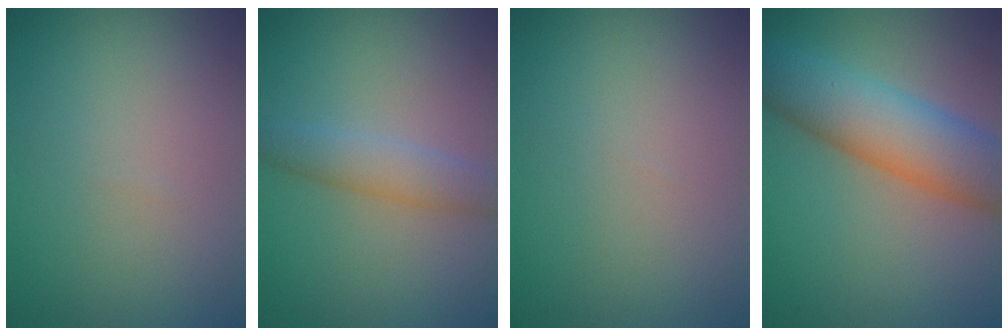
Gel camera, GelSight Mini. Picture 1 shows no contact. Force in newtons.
{"total": 2.9, "press": 2.9, "slide": 0.2}
{"total": 0.0}
{"total": 8.5, "press": 8.5, "slide": 0.2}